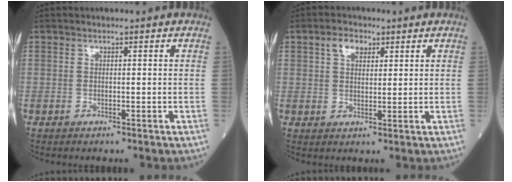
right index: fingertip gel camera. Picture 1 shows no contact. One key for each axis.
{"total": 3.6, "fx": 2.0, "fy": 2.2, "fz": 2.1, "tx": -0.041, "ty": 0.011, "tz": 0.039}